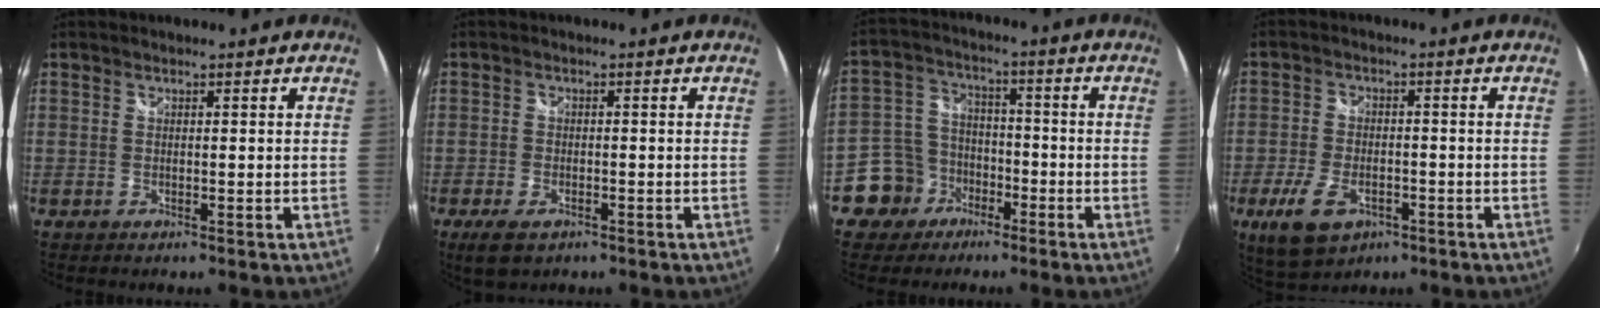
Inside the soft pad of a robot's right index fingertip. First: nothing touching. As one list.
[{"total": 5.1, "force": [-3.0, 2.6, 3.2], "torque": [-0.077, -0.014, -0.053]}, {"total": 8.5, "force": [-5.4, 6.6, 1.1], "torque": [-0.039, 0.032, -0.104]}, {"total": 10.2, "force": [-5.0, 5.7, 6.8], "torque": [-0.159, -0.018, -0.084]}]